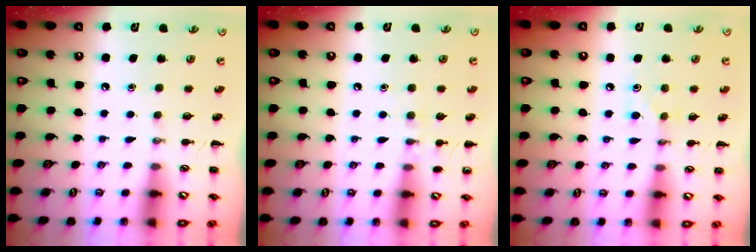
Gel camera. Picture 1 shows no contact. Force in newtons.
{"total": 5.9, "press": 5.7, "slide": 1.4}
{"total": 5.1, "press": 4.8, "slide": 1.6}